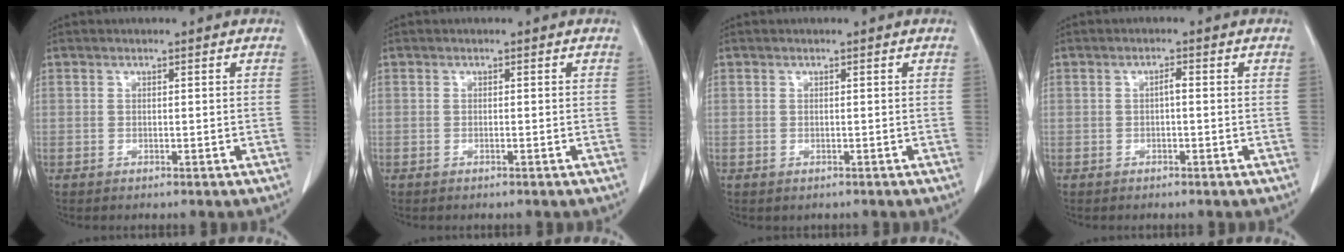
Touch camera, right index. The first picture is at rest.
{"total": 0.0}
{"total": 0.6, "force": [-0.2, 0.6, 0.0], "torque": [-0.001, 0.006, -0.004]}
{"total": 1.2, "force": [-0.1, 0.3, 1.1], "torque": [-0.019, 0.004, -0.001]}